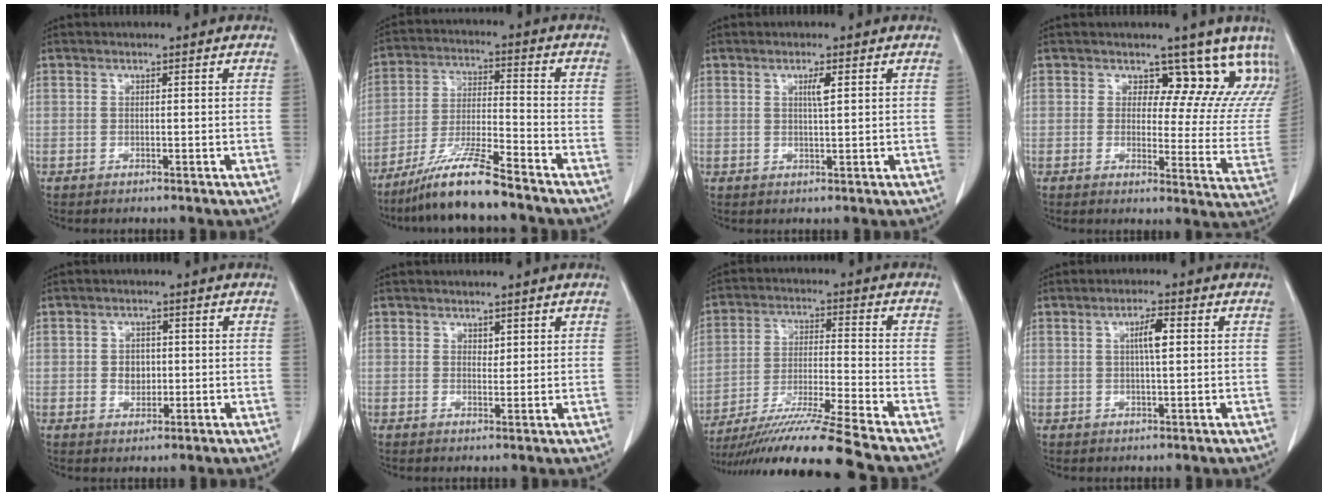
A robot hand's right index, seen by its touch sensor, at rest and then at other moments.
{"total": 10.4, "force": [-8.3, 0.2, 6.2], "torque": [-0.125, -0.020, -0.157]}
{"total": 2.0, "force": [0.8, 0.1, 1.9], "torque": [-0.035, -0.002, 0.013]}
{"total": 12.7, "force": [10.4, 6.1, 4.1], "torque": [-0.006, -0.029, 0.086]}
{"total": 2.9, "force": [-0.2, 2.3, 1.7], "torque": [-0.024, 0.004, 0.001]}
{"total": 1.4, "force": [1.0, 0.9, 0.4], "torque": [0.001, -0.003, 0.014]}
{"total": 15.6, "force": [-13.3, -2.4, 7.8], "torque": [-0.142, -0.030, -0.229]}
{"total": 3.4, "force": [0.7, 0.4, 3.3], "torque": [-0.059, 0.004, 0.011]}